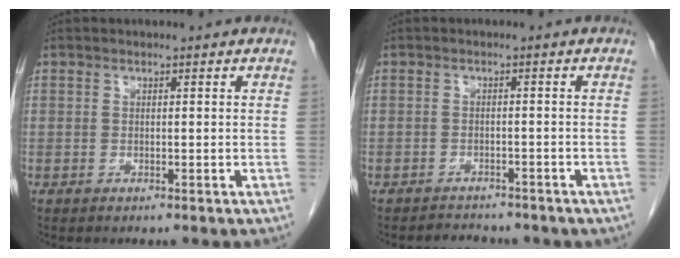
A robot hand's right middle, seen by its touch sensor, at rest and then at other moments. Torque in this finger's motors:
{"motor_torque": [0.19, -0.17, 0.03, 0.03]}